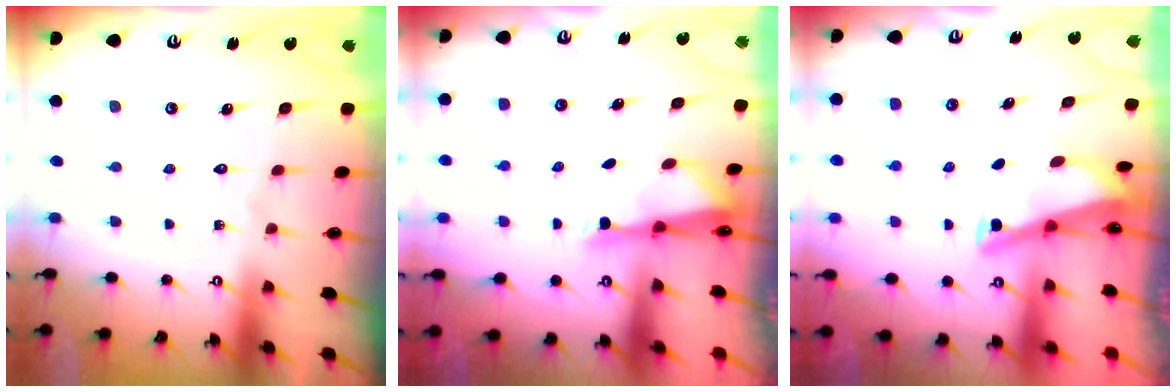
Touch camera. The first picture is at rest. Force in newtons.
{"total": 2.9, "press": 2.8, "slide": 0.5}
{"total": 2.8, "press": 2.8, "slide": 0.3}